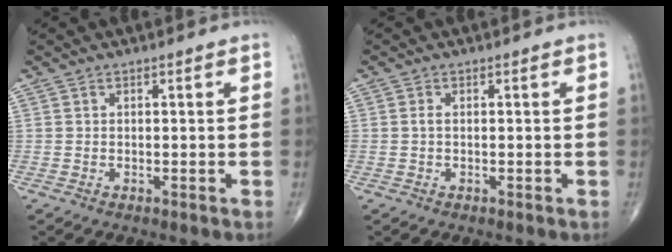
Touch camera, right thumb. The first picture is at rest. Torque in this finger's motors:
{"motor_torque": [-0.03, -0.13, 0.27, 0.06, 0.05]}